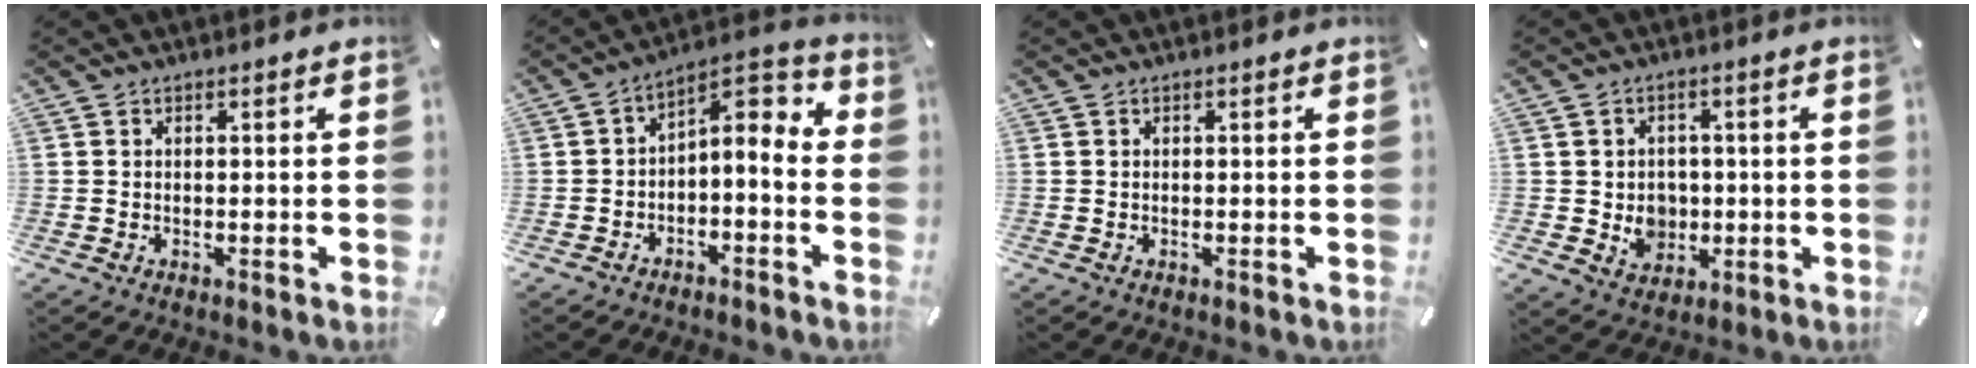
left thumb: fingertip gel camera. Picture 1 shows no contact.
{"total": 4.8, "force": [-1.3, 2.9, 3.5], "torque": [-0.041, -0.009, -0.033]}
{"total": 0.0}
{"total": 6.0, "force": [-0.6, 5.6, 2.3], "torque": [-0.030, 0.002, -0.011]}